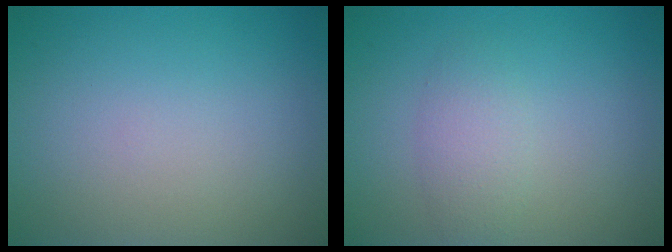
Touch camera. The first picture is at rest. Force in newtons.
{"total": 2.2, "press": 2.1, "slide": 0.1}